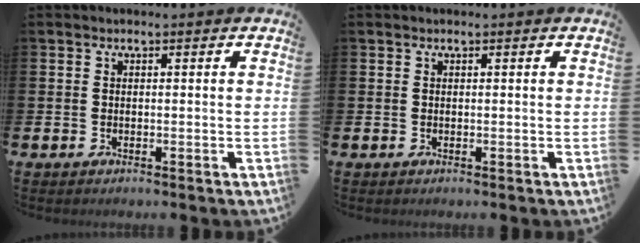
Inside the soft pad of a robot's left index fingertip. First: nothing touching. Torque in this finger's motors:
{"motor_torque": [-0.58, 0.50, -0.75, -0.05]}